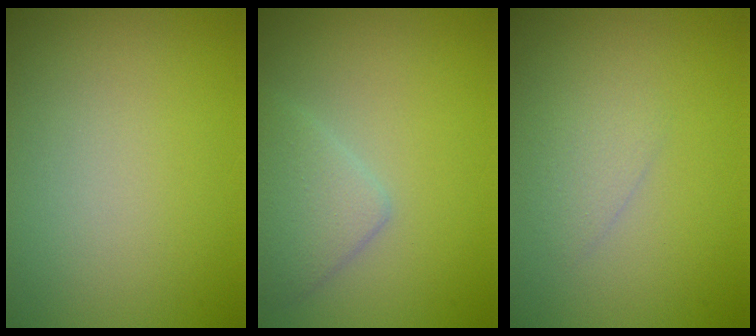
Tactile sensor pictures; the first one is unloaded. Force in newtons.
{"total": 2.8, "press": 2.8, "slide": 0.1}
{"total": 1.4, "press": 1.4, "slide": 0.1}